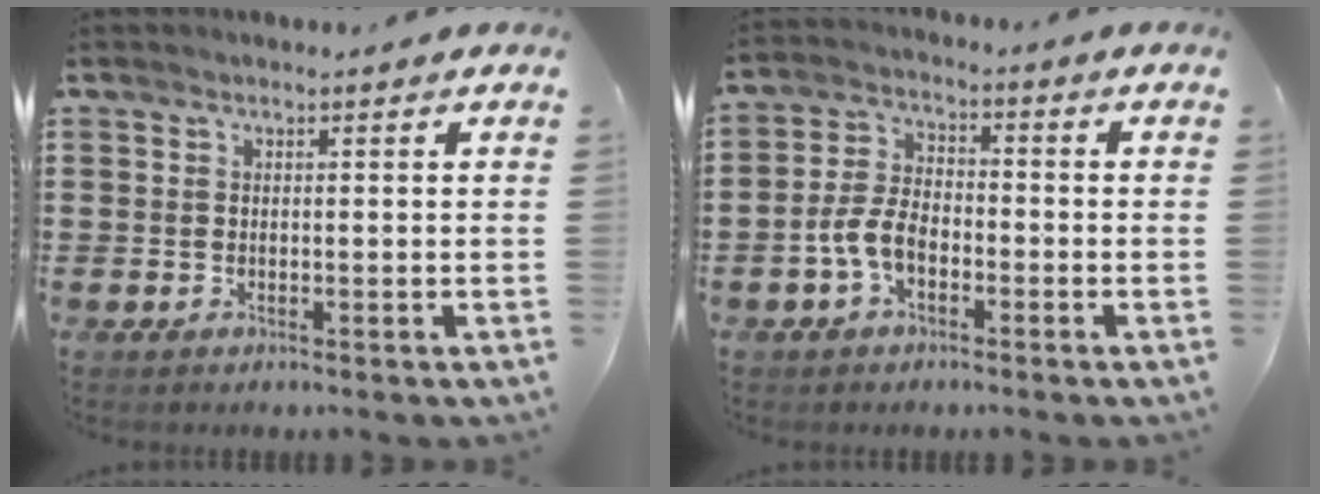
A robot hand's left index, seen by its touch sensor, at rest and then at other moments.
{"total": 5.5, "force": [-2.5, 2.9, 3.9], "torque": [-0.103, 0.000, -0.055]}